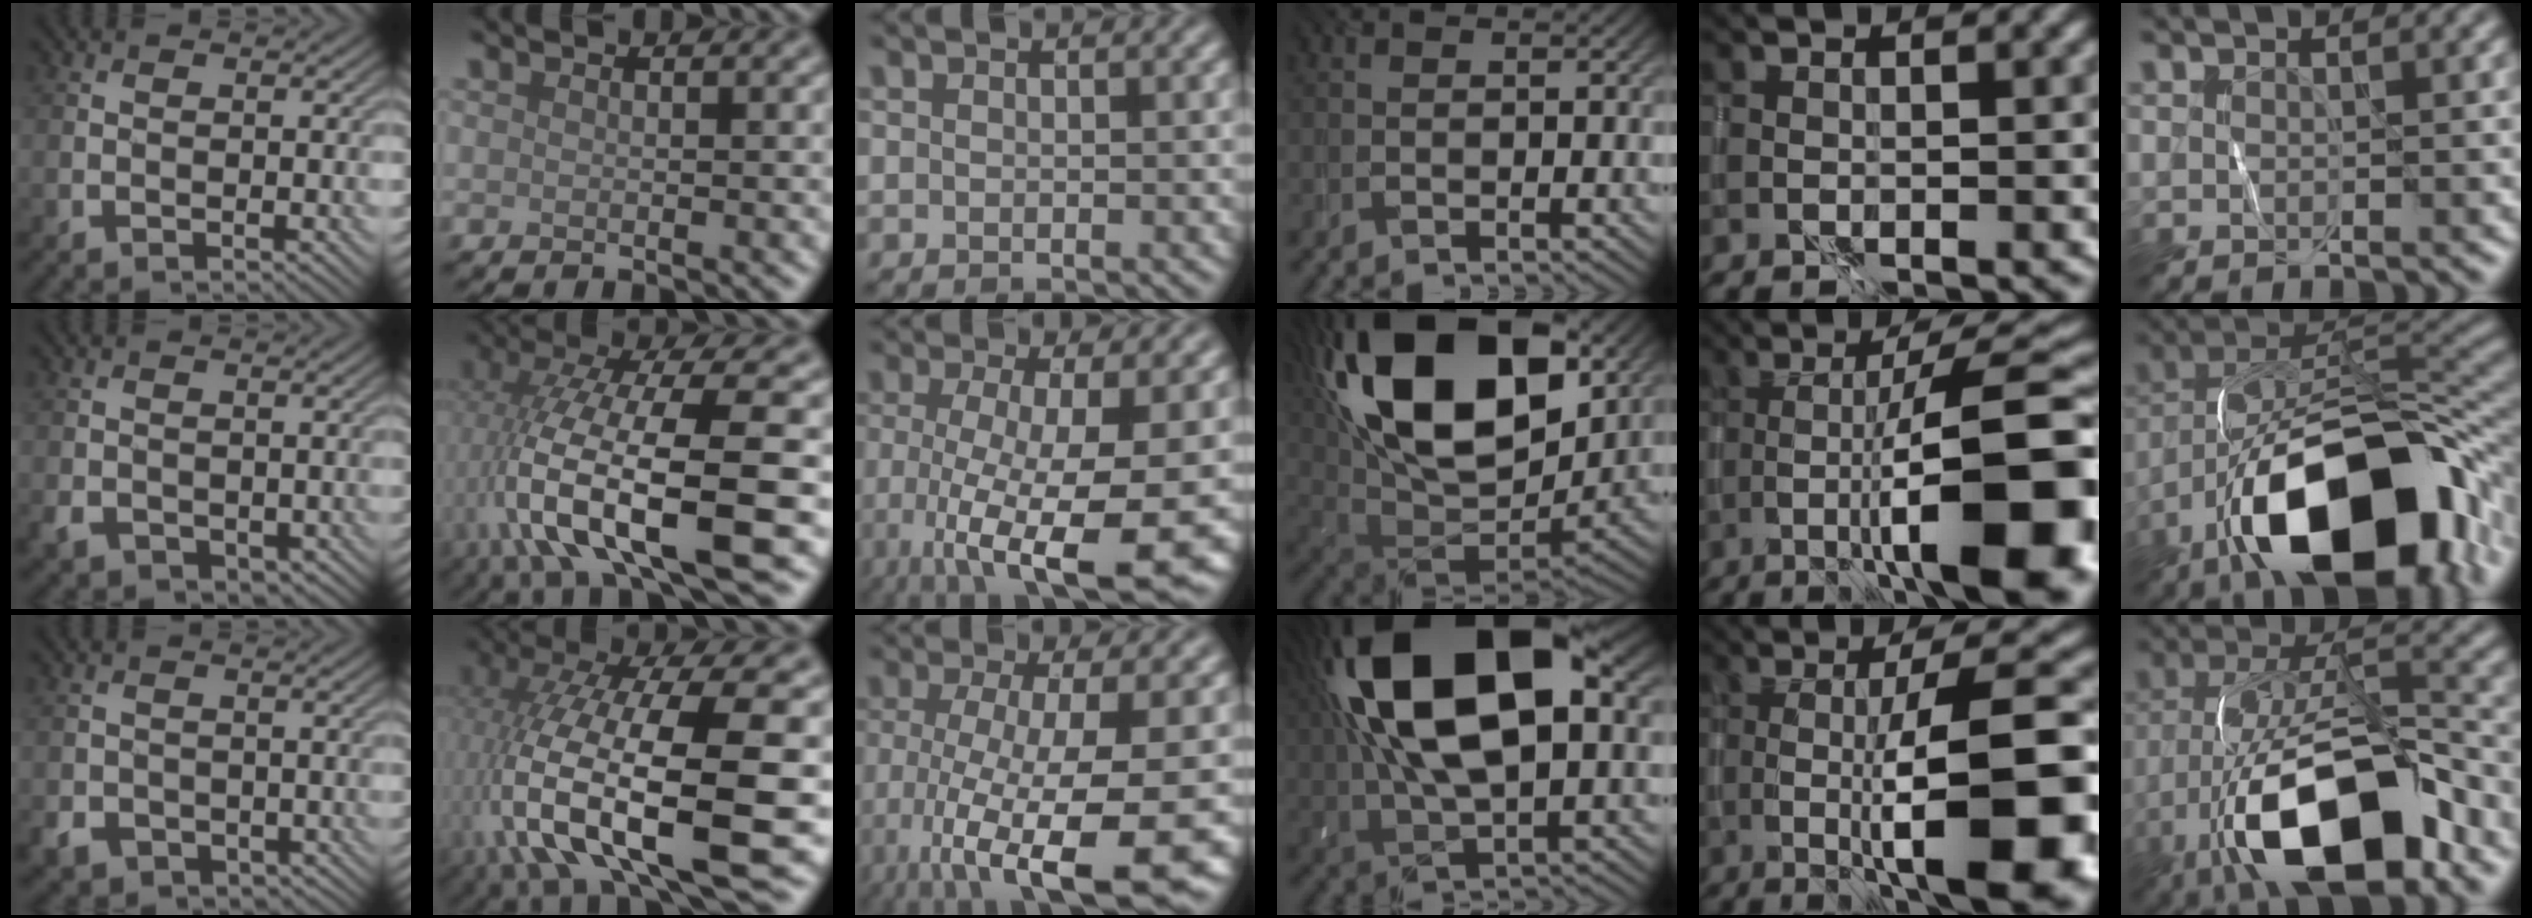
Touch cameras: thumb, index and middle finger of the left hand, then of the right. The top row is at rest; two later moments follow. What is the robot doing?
{"motion": "wrap", "object": "ribbon"}